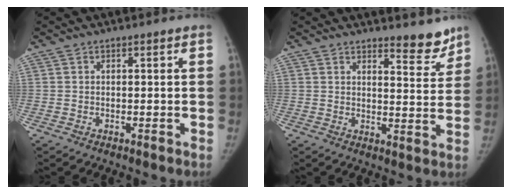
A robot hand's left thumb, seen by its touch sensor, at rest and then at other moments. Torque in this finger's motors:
{"motor_torque": [0.42, -0.23, 0.87, -0.57, 0.00]}